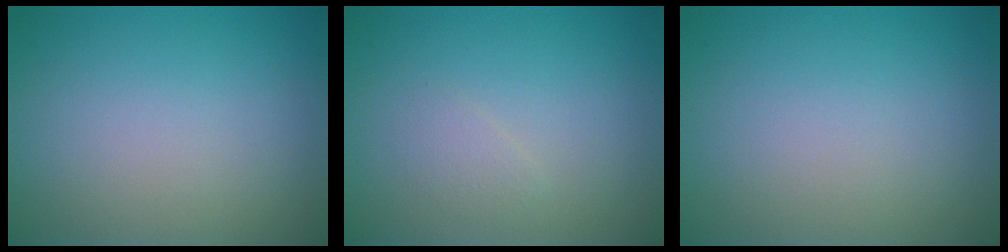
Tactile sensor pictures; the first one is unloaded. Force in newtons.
{"total": 0.9, "press": 0.9, "slide": 0.0}
{"total": 0.0}